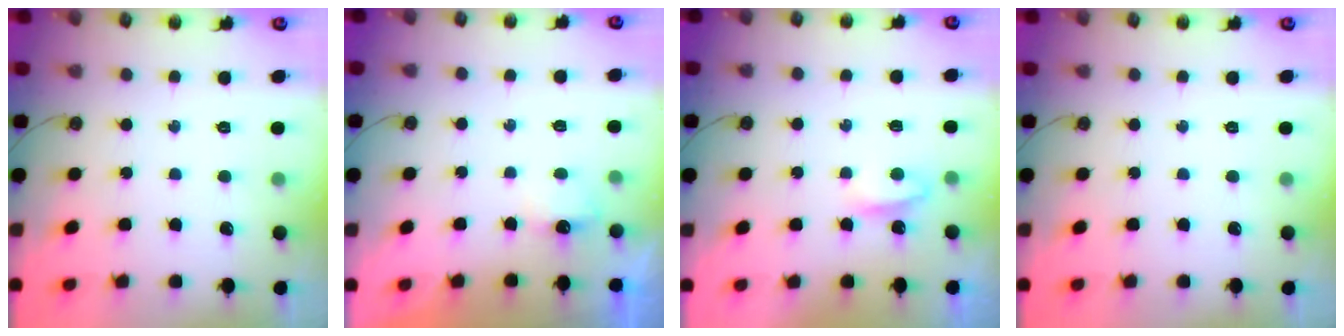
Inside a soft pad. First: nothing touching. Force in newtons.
{"total": 2.9, "press": 2.9, "slide": 0.3}
{"total": 3.9, "press": 3.9, "slide": 0.4}
{"total": 0.0}